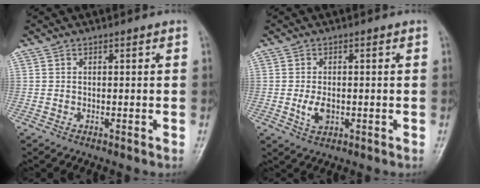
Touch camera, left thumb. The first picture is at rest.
{"total": 3.4, "force": [-0.5, 2.1, 2.7], "torque": [-0.049, -0.005, -0.006]}